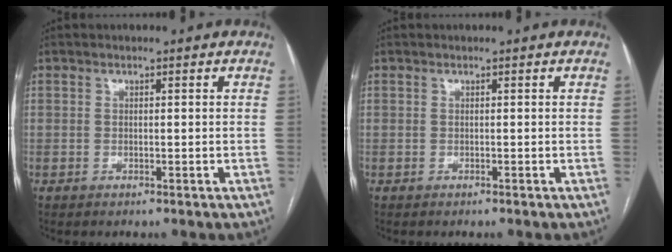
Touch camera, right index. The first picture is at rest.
{"total": 0.0}